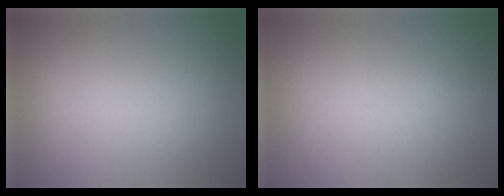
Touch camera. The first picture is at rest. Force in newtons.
{"total": 0.0}